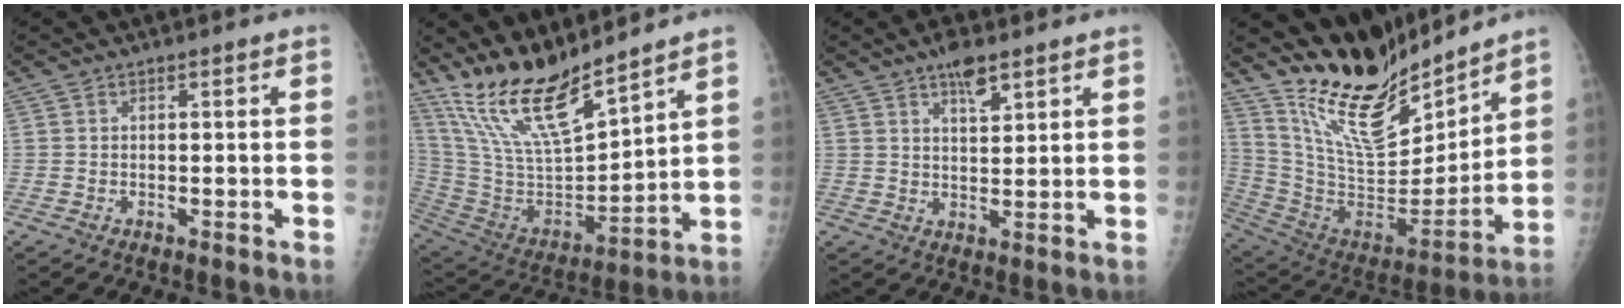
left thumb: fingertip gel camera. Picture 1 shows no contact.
{"total": 17.8, "force": [14.4, 3.7, 9.7], "torque": [-0.164, -0.078, 0.291]}
{"total": 5.2, "force": [3.4, 1.8, 3.5], "torque": [-0.045, -0.016, 0.056]}
{"total": 21.0, "force": [17.5, 6.8, 9.5], "torque": [-0.117, -0.114, 0.315]}